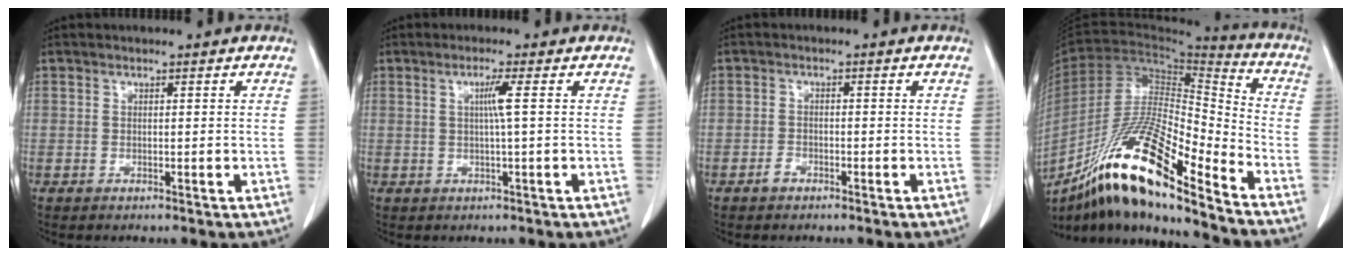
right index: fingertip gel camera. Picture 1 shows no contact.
{"total": 2.6, "force": [0.4, -0.8, 2.5], "torque": [-0.048, 0.000, 0.009]}
{"total": 1.4, "force": [-0.9, 1.0, 0.5], "torque": [-0.008, 0.005, -0.014]}
{"total": 20.2, "force": [-13.8, 2.3, 14.6], "torque": [-0.284, -0.018, -0.248]}